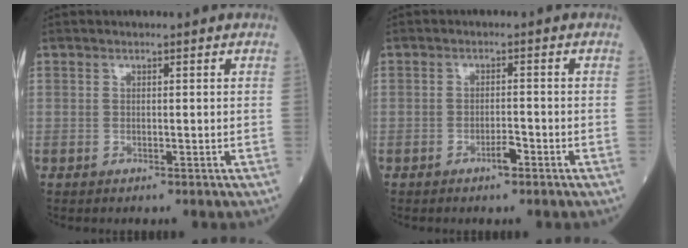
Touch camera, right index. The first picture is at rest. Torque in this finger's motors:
{"motor_torque": [0.41, -0.07, 0.15, 0.04]}